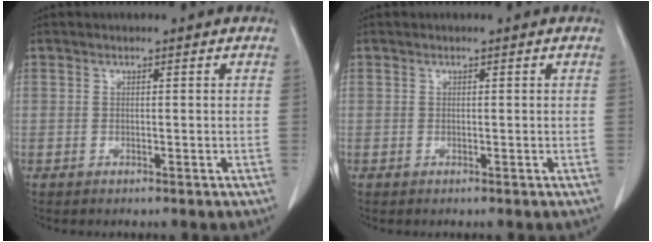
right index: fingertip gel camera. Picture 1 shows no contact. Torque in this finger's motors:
{"motor_torque": [-0.05, 0.03, -0.01, 0.00]}